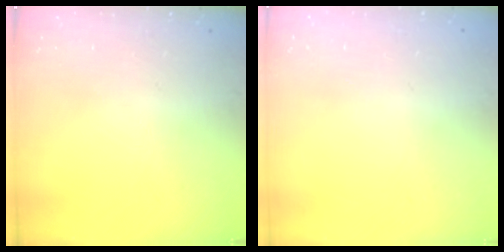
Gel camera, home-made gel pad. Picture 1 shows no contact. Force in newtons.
{"total": 0.0}